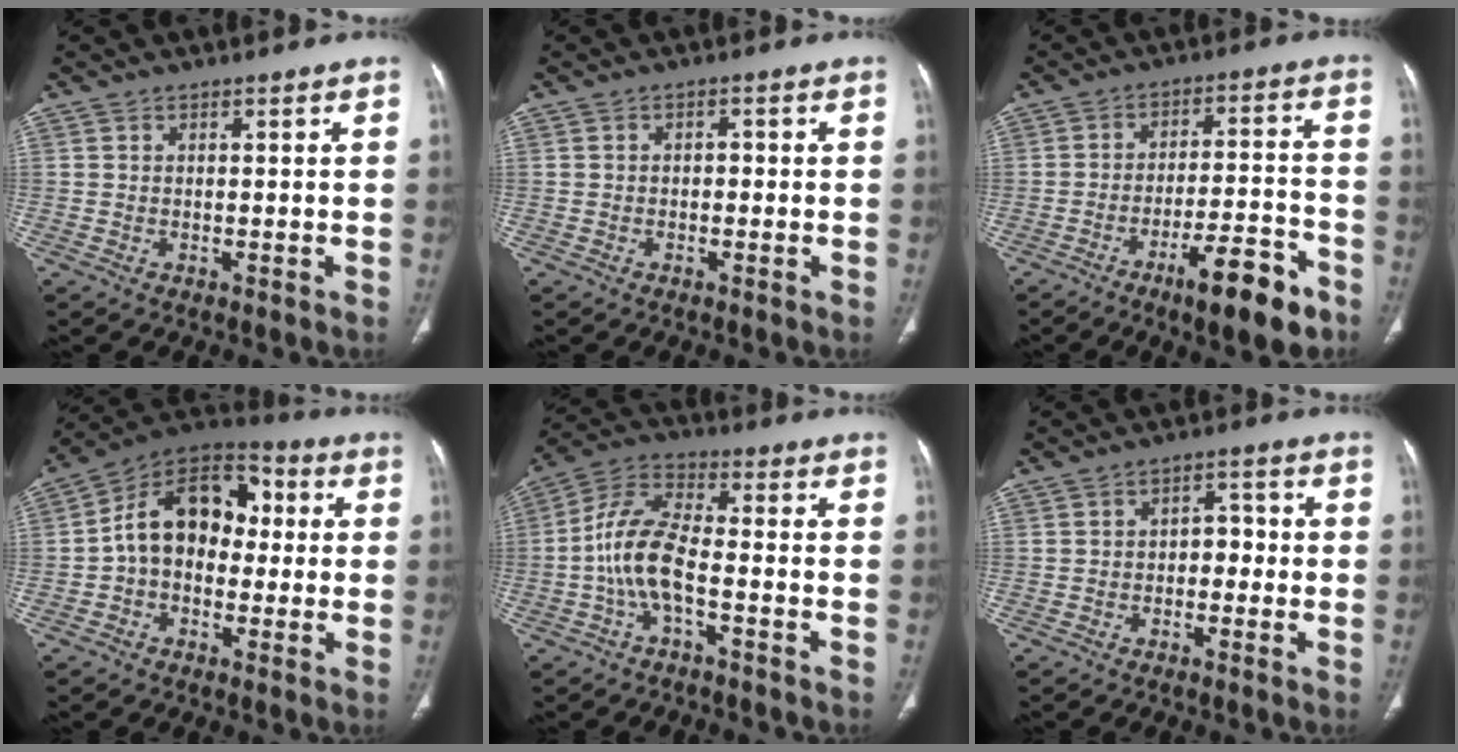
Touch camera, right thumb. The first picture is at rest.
{"total": 1.3, "force": [-0.3, 1.0, 0.8], "torque": [-0.003, 0.005, -0.010]}
{"total": 12.9, "force": [-8.0, 3.2, 9.7], "torque": [-0.140, 0.053, -0.119]}
{"total": 15.0, "force": [0.3, 10.5, 10.7], "torque": [-0.138, 0.046, -0.012]}
{"total": 10.0, "force": [-2.8, 3.9, 8.8], "torque": [-0.189, 0.038, -0.062]}
{"total": 4.1, "force": [-1.0, 2.9, 2.7], "torque": [-0.017, 0.022, -0.023]}